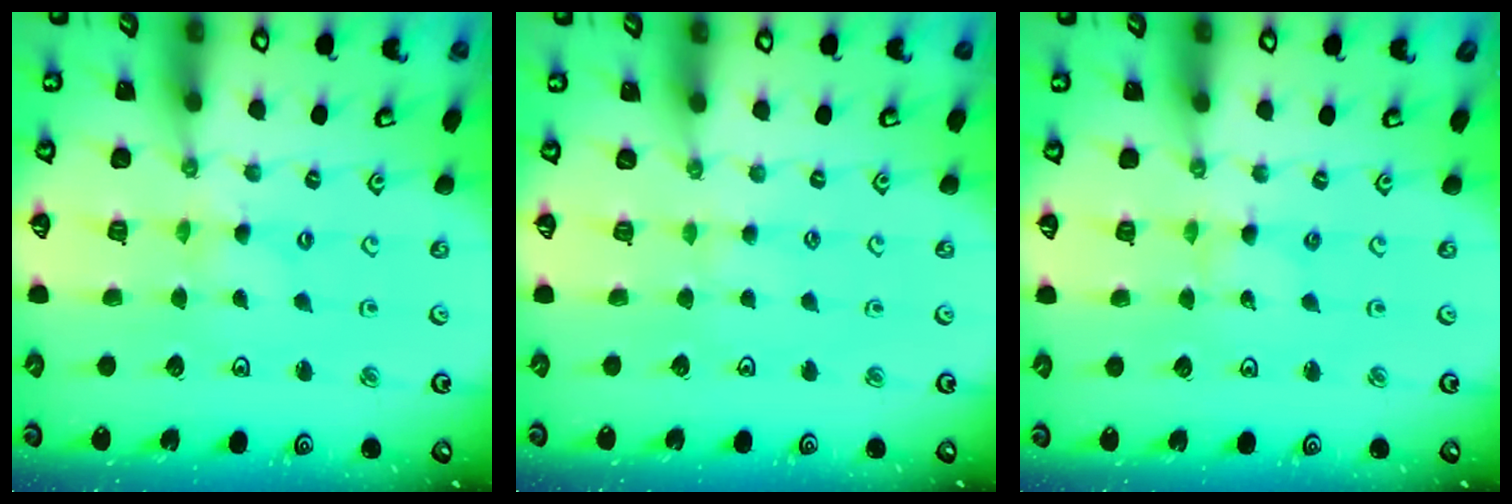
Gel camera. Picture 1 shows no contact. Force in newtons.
{"total": 1.5, "press": 1.5, "slide": 0.3}
{"total": 0.0}